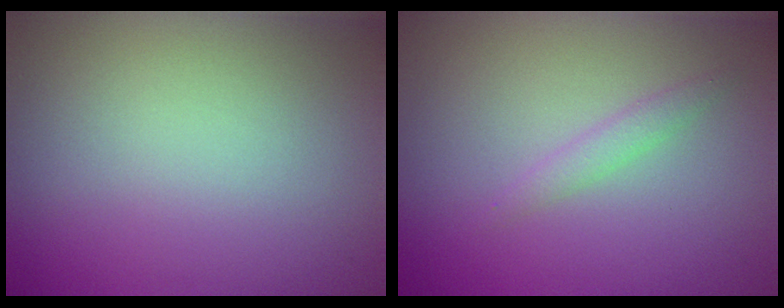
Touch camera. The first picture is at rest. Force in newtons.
{"total": 1.2, "press": 1.2, "slide": 0.1}